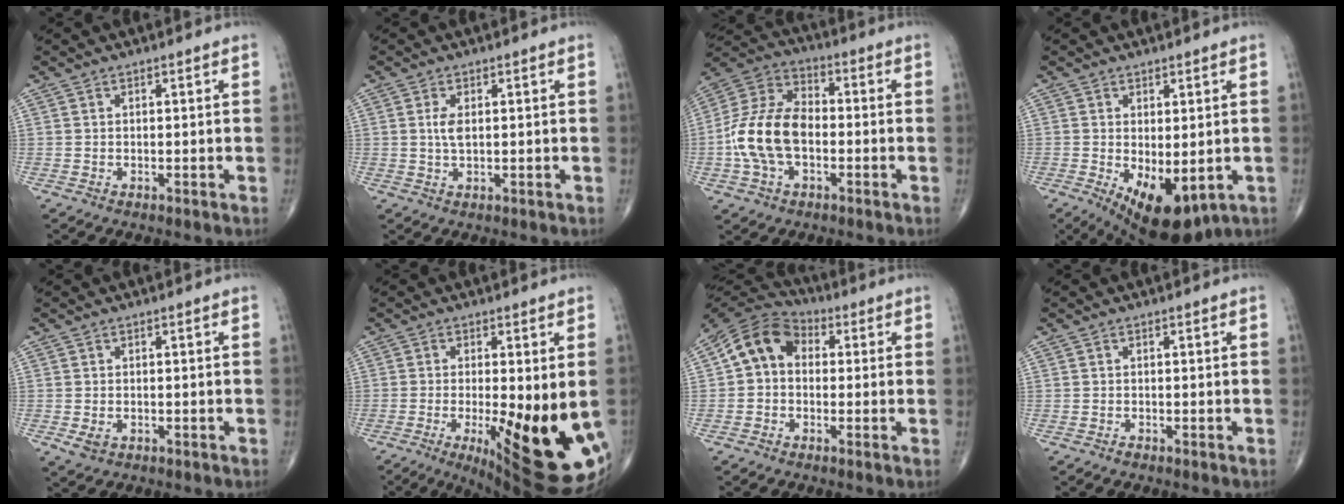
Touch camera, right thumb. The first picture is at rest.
{"total": 2.8, "force": [0.5, 1.3, 2.4], "torque": [-0.051, -0.001, 0.010]}
{"total": 14.8, "force": [-2.5, 9.4, 11.1], "torque": [-0.217, 0.036, -0.052]}
{"total": 11.4, "force": [-3.4, 5.5, 9.4], "torque": [-0.132, -0.018, -0.033]}
{"total": 2.4, "force": [-0.7, 1.8, 1.5], "torque": [-0.027, 0.000, -0.004]}
{"total": 20.1, "force": [-5.6, 5.8, 18.4], "torque": [-0.213, -0.032, -0.062]}
{"total": 9.8, "force": [0.8, 7.6, 6.0], "torque": [-0.095, 0.032, -0.005]}
{"total": 0.6, "force": [-0.4, 0.3, 0.2], "torque": [-0.002, 0.000, -0.010]}